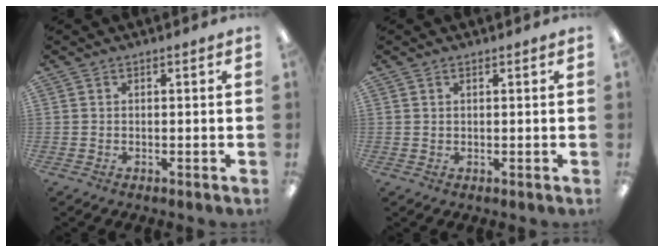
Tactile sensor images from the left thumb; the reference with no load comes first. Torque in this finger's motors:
{"motor_torque": [-0.25, 0.11, 0.11, -0.12, 0.00]}